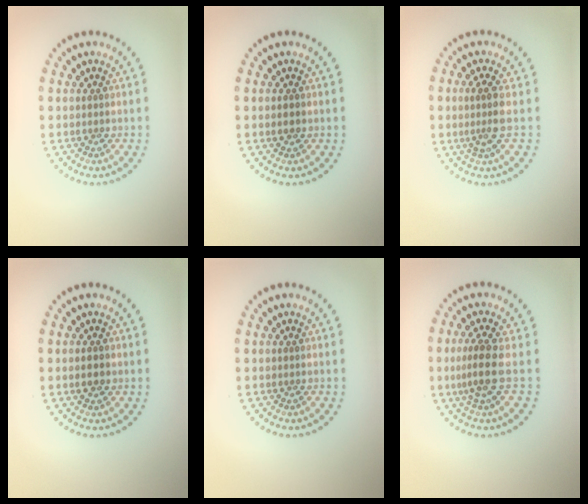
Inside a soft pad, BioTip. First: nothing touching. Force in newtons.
{"total": 0.7, "press": 0.7, "slide": 0.1}
{"total": 2.4, "press": 1.9, "slide": 1.5}
{"total": 1.8, "press": 1.8, "slide": 0.1}
{"total": 0.0}
{"total": 2.8, "press": 2.1, "slide": 1.8}